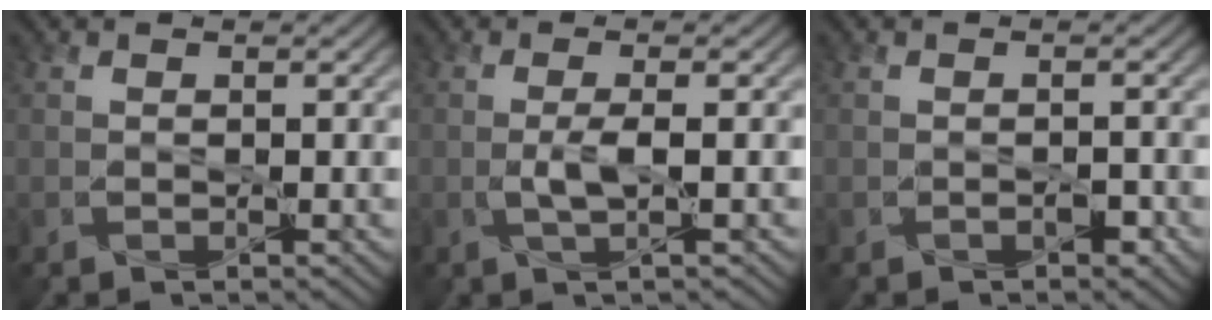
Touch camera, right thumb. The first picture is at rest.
{"total": 2.4, "force": [-0.3, 0.3, 2.4], "torque": [-0.050, 0.003, -0.009]}
{"total": 1.2, "force": [-0.7, 0.6, 0.8], "torque": [-0.013, -0.001, -0.011]}